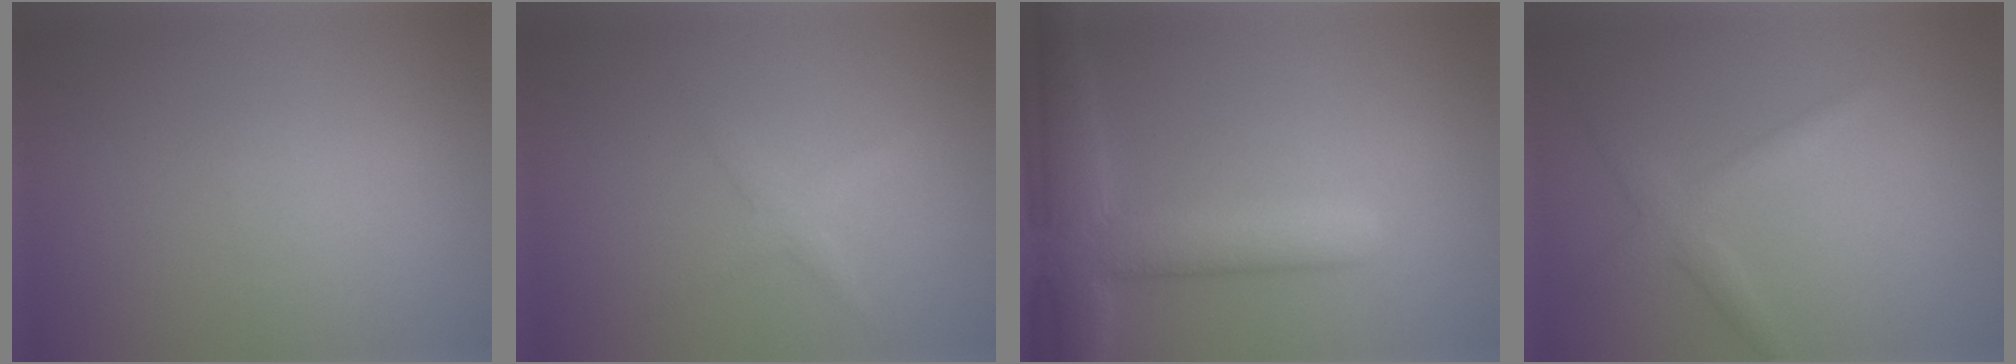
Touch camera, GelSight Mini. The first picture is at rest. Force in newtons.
{"total": 1.6, "press": 1.6, "slide": 0.1}
{"total": 5.9, "press": 5.9, "slide": 0.5}
{"total": 2.3, "press": 2.2, "slide": 0.1}